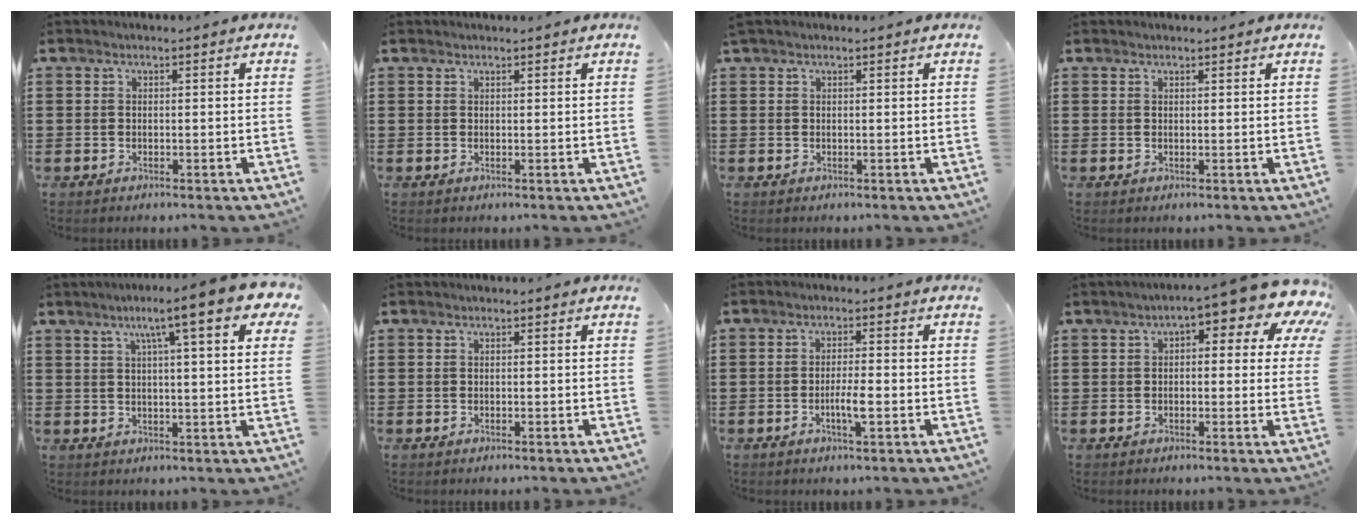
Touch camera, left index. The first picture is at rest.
{"total": 0.5, "force": [0.5, 0.0, 0.2], "torque": [-0.004, 0.000, 0.011]}
{"total": 0.5, "force": [0.4, 0.0, 0.4], "torque": [-0.008, 0.001, 0.008]}
{"total": 0.7, "force": [0.6, 0.1, 0.2], "torque": [-0.005, 0.000, 0.013]}
{"total": 10.1, "force": [5.5, 1.2, 8.4], "torque": [-0.143, -0.009, 0.085]}
{"total": 0.0}
{"total": 3.5, "force": [-1.1, 0.7, 3.3], "torque": [-0.065, -0.001, -0.022]}
{"total": 7.2, "force": [4.0, 2.0, 5.6], "torque": [-0.088, -0.035, 0.057]}